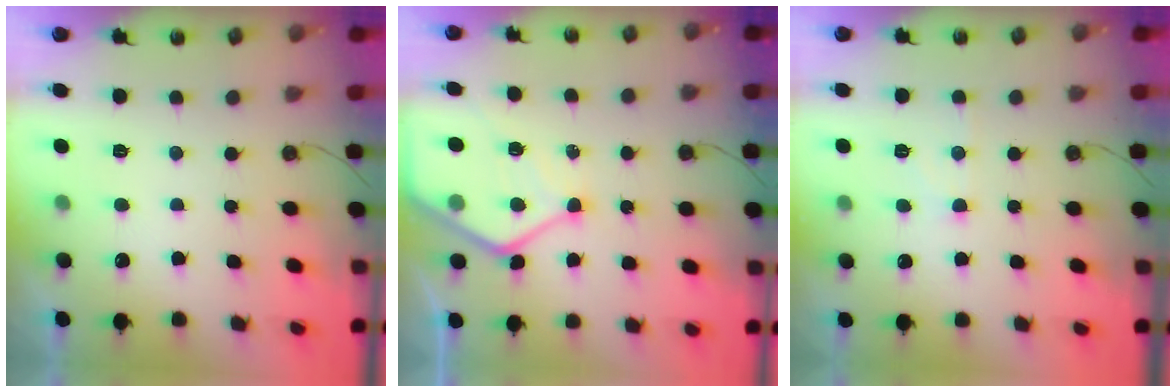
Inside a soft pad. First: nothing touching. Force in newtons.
{"total": 11.9, "press": 11.8, "slide": 1.0}
{"total": 6.3, "press": 6.2, "slide": 0.8}